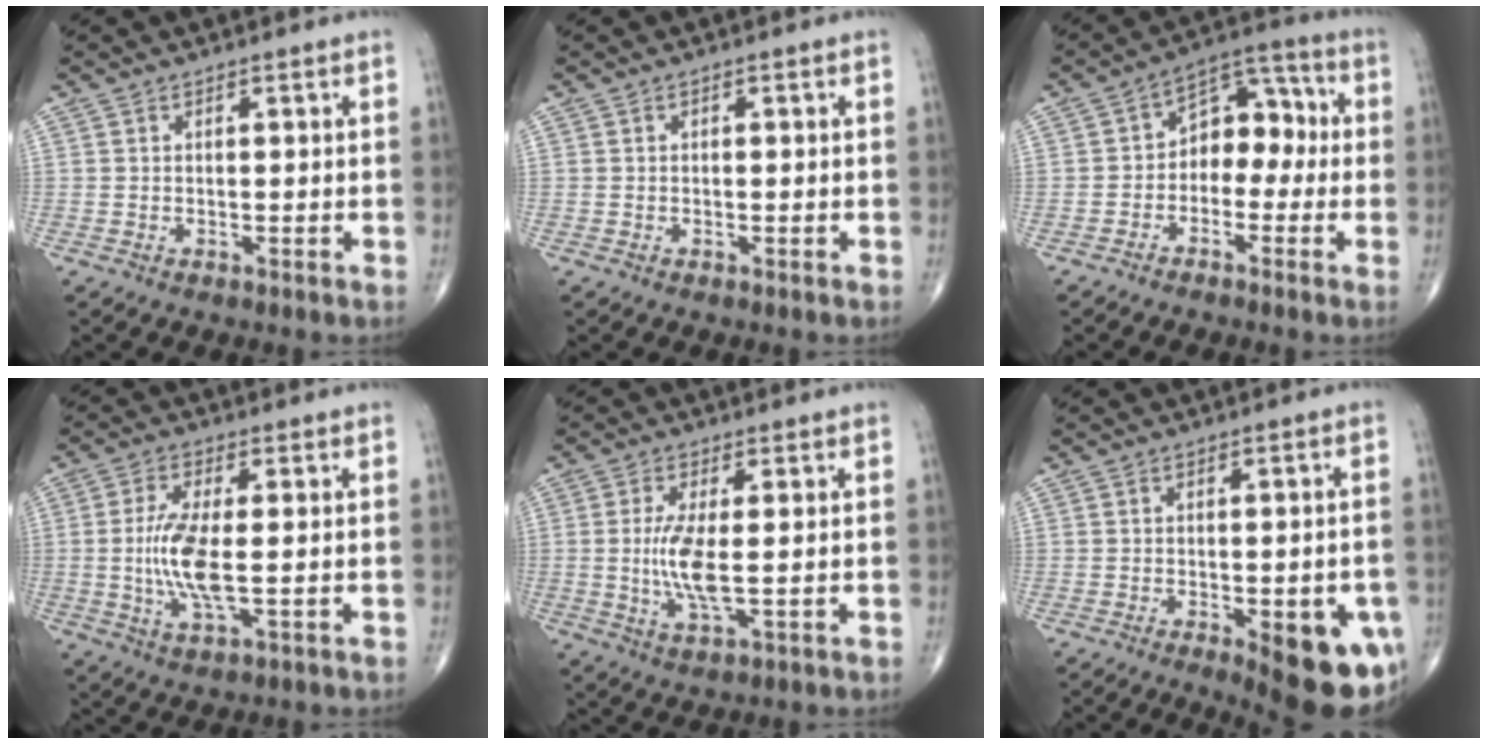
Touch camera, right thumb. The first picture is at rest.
{"total": 0.0}
{"total": 9.2, "force": [-1.1, 6.4, 6.5], "torque": [-0.057, 0.047, -0.035]}
{"total": 9.0, "force": [-0.6, 2.8, 8.5], "torque": [-0.190, -0.007, -0.011]}
{"total": 7.3, "force": [-0.2, 1.9, 7.0], "torque": [-0.157, -0.014, -0.003]}
{"total": 15.0, "force": [-5.7, 5.6, 12.7], "torque": [-0.112, 0.005, -0.057]}